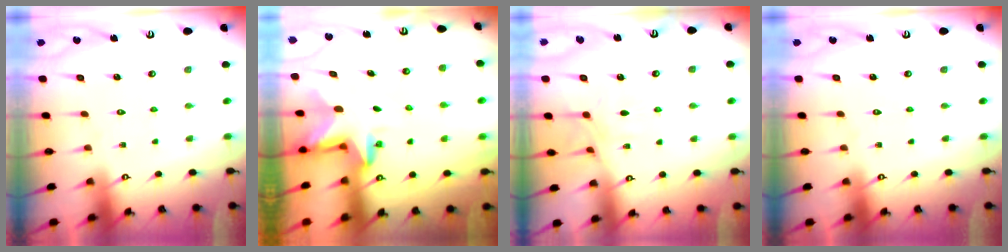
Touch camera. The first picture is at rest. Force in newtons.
{"total": 2.8, "press": 2.8, "slide": 0.2}
{"total": 6.6, "press": 6.6, "slide": 0.7}
{"total": 0.0}